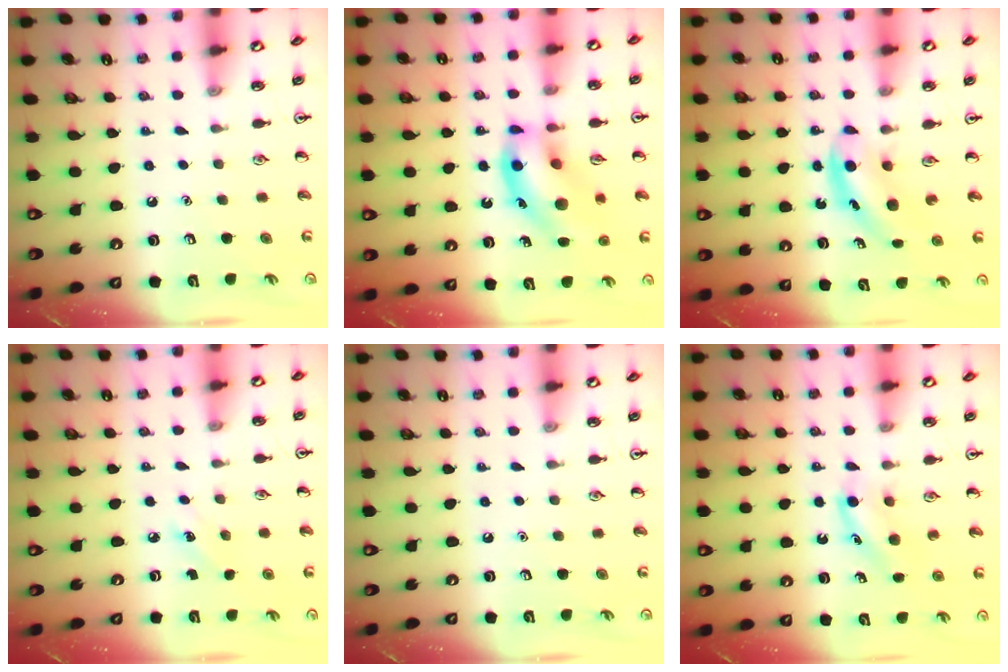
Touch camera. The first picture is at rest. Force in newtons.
{"total": 15.9, "press": 15.7, "slide": 2.3}
{"total": 5.1, "press": 5.0, "slide": 0.9}
{"total": 3.1, "press": 2.9, "slide": 1.1}
{"total": 0.0}
{"total": 5.6, "press": 5.3, "slide": 1.7}